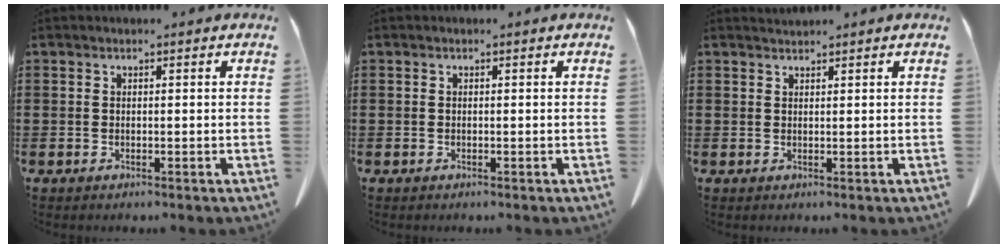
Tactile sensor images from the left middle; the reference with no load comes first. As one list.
[{"total": 0.0}, {"total": 1.0, "force": [1.0, 0.0, 0.1], "torque": [-0.004, -0.001, 0.019]}]